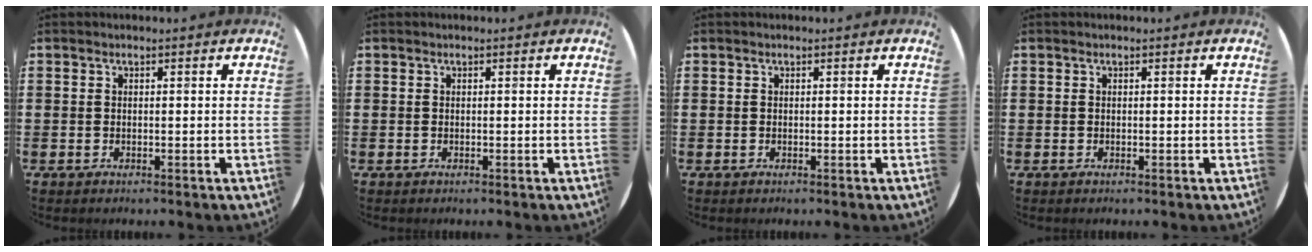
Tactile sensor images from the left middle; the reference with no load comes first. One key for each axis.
{"total": 0.0}
{"total": 0.0}
{"total": 0.0}